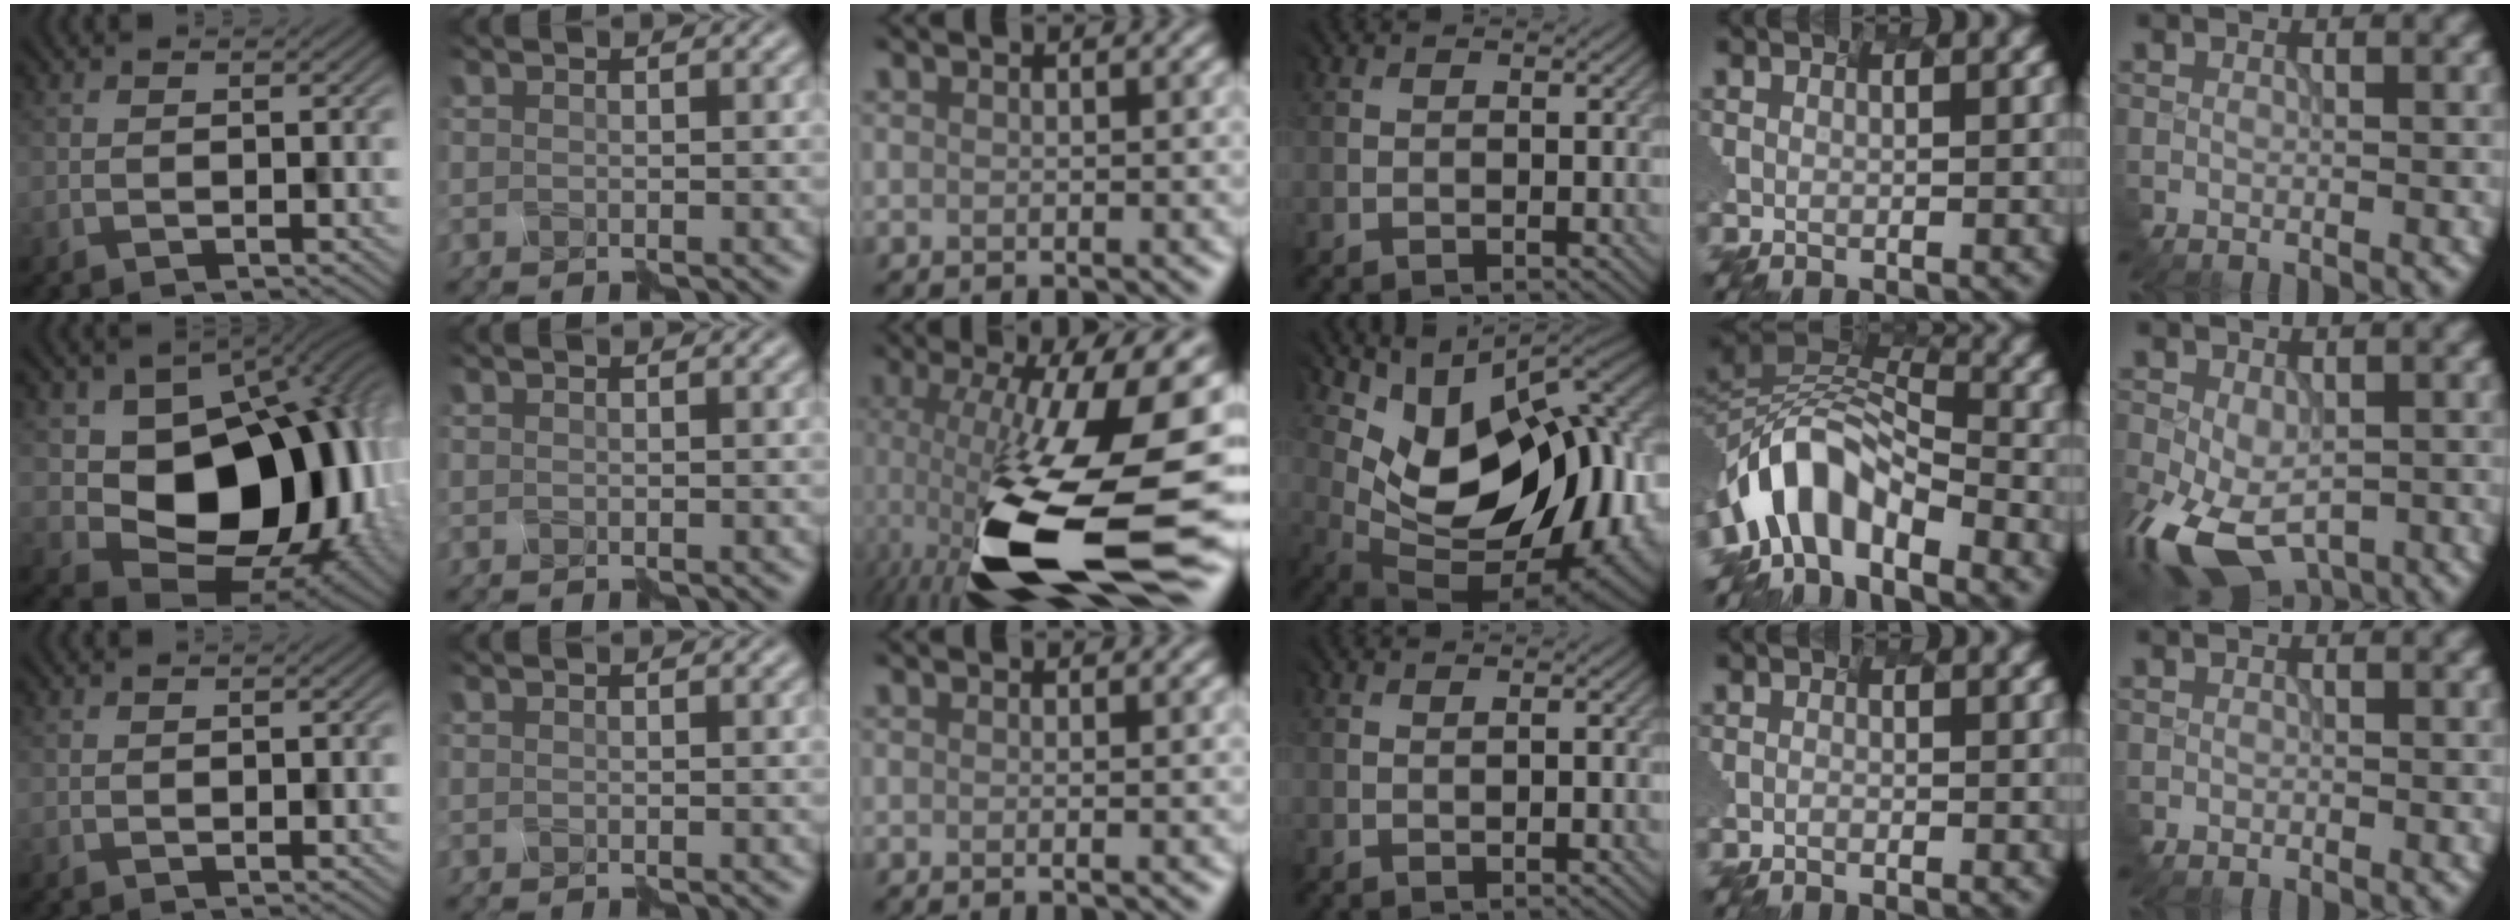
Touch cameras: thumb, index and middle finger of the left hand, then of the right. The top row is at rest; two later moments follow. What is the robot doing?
{"motion": "disassemble", "object": "markers"}